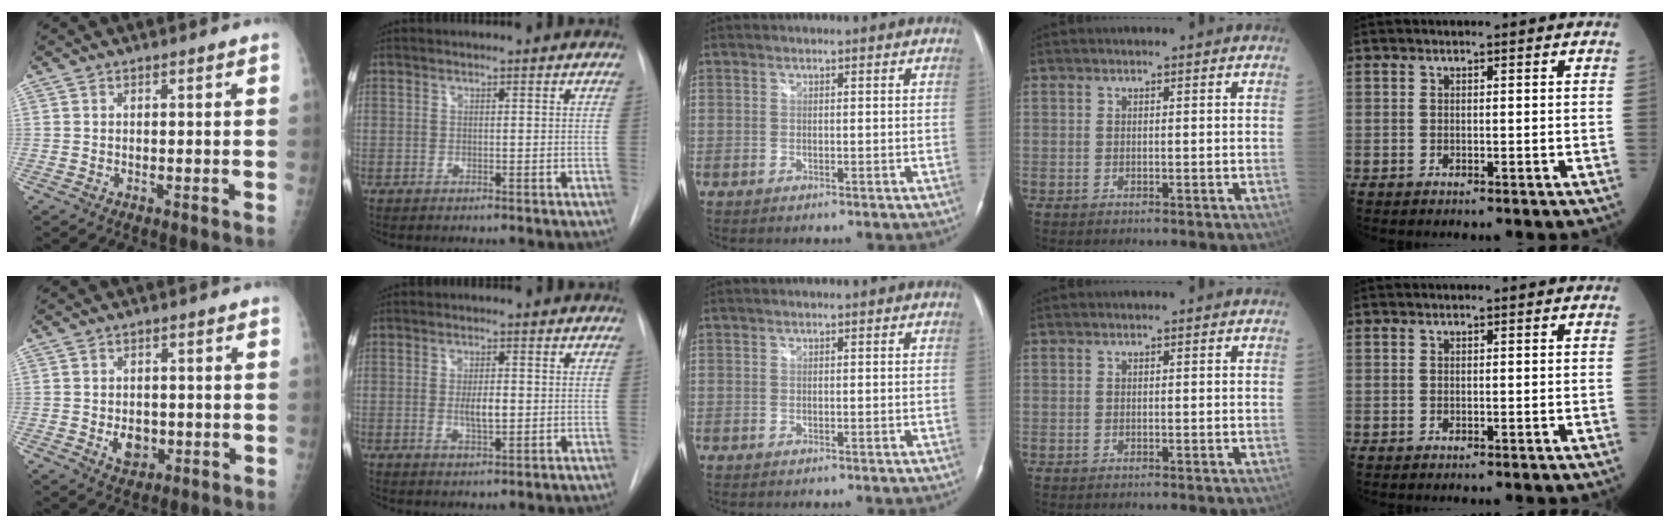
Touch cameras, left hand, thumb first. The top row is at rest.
{"thumb": {"total": 4.4, "force": [-0.9, 3.3, 2.7], "torque": [-0.023, 0.001, -0.006]}, "index": {"total": 3.7, "force": [-0.2, 1.2, 3.5], "torque": [-0.063, -0.004, 0.000]}}